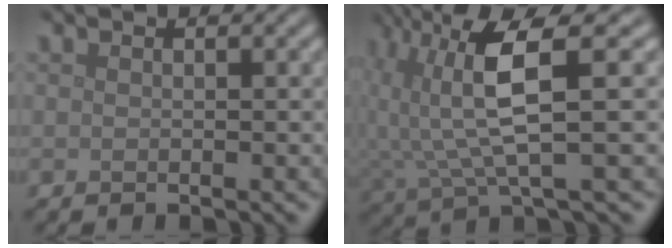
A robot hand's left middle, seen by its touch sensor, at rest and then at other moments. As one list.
[{"total": 7.4, "force": [2.4, 1.9, 6.7], "torque": [-0.141, 0.000, 0.045]}]